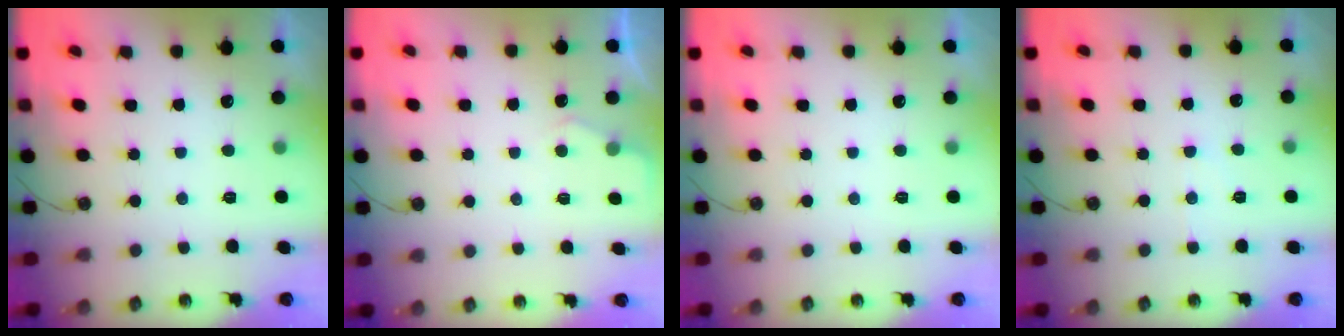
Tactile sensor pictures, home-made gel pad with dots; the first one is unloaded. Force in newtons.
{"total": 3.3, "press": 3.2, "slide": 0.5}
{"total": 0.0}
{"total": 3.6, "press": 3.5, "slide": 0.6}